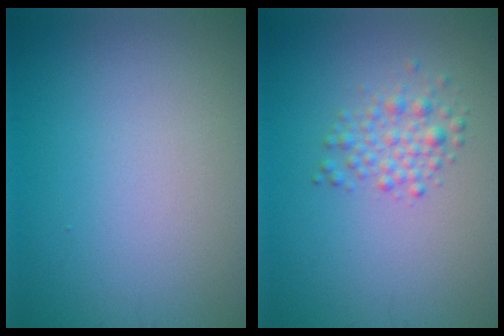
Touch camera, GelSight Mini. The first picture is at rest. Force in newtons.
{"total": 2.2, "press": 2.2, "slide": 0.1}